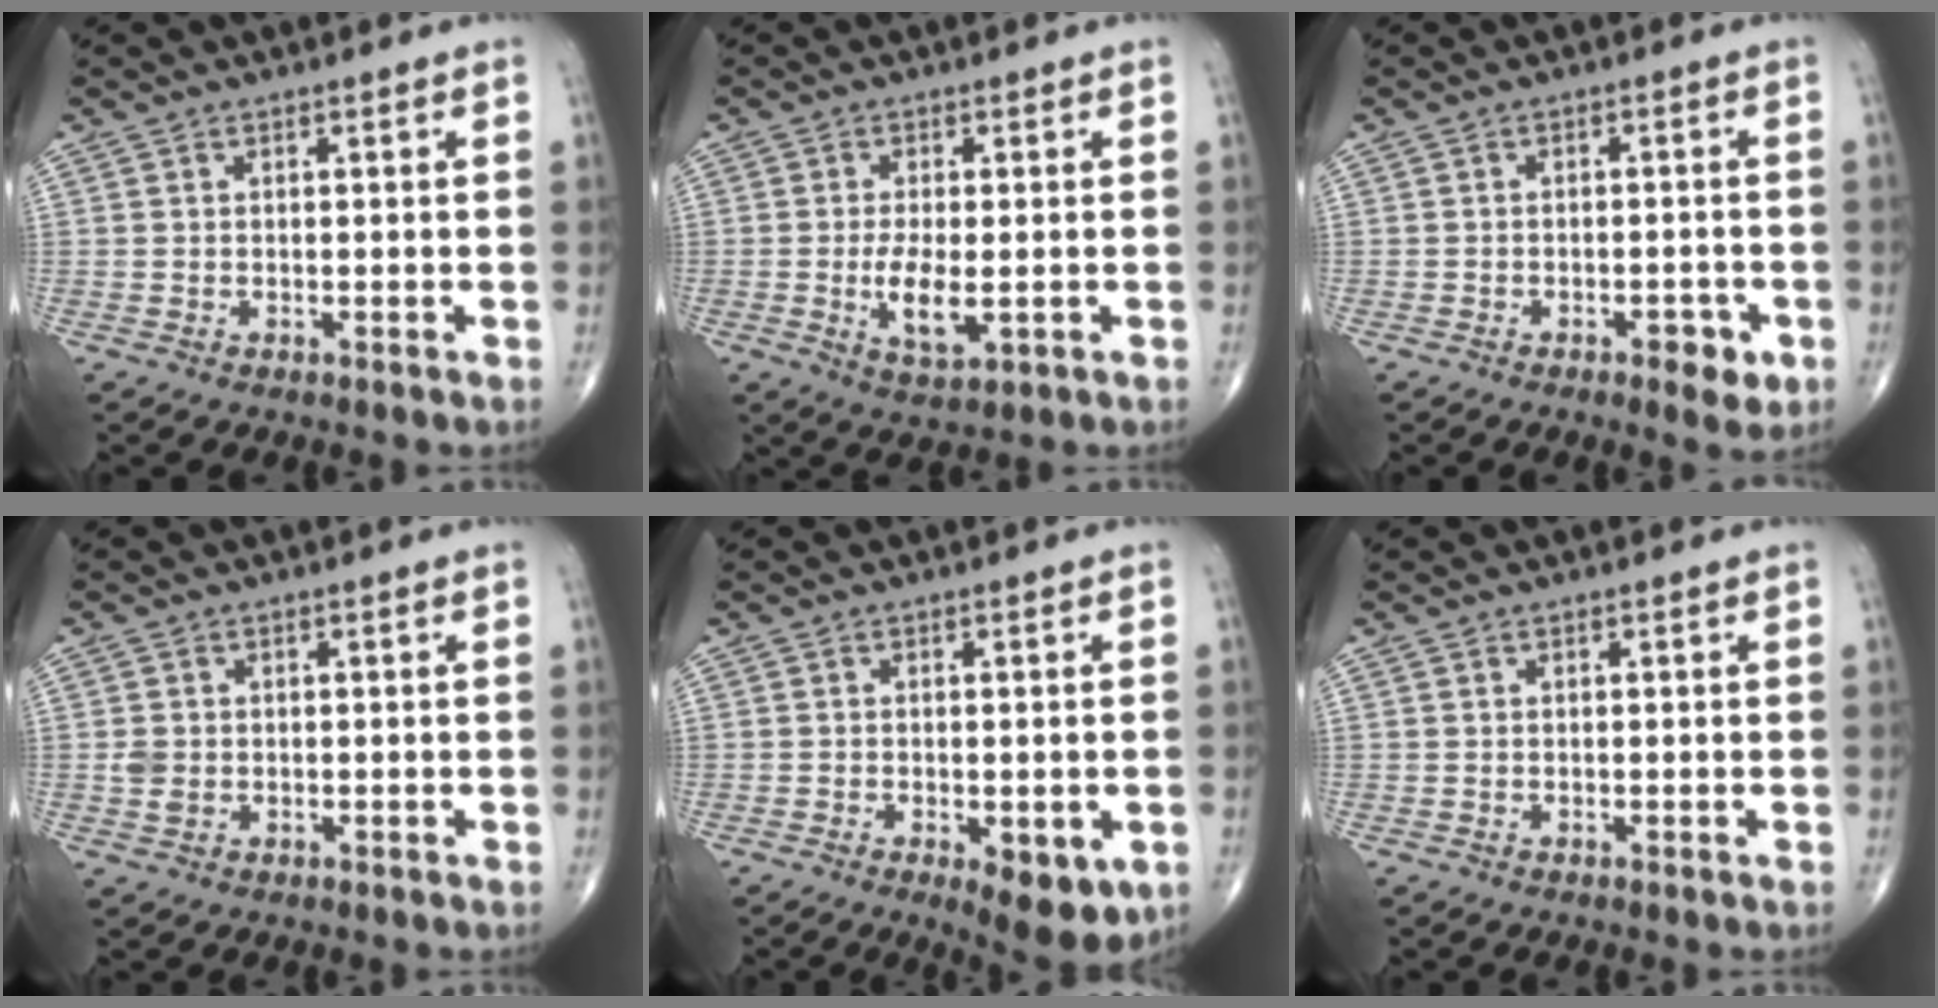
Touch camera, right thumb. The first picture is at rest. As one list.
[{"total": 6.2, "force": [-1.0, 2.5, 5.6], "torque": [-0.107, -0.014, -0.014]}, {"total": 4.5, "force": [-2.2, 2.1, 3.4], "torque": [-0.032, 0.008, -0.026]}, {"total": 2.3, "force": [-0.2, 1.9, 1.3], "torque": [-0.023, 0.001, -0.001]}, {"total": 8.3, "force": [-2.9, 3.5, 6.9], "torque": [-0.080, -0.008, -0.032]}, {"total": 0.0}]